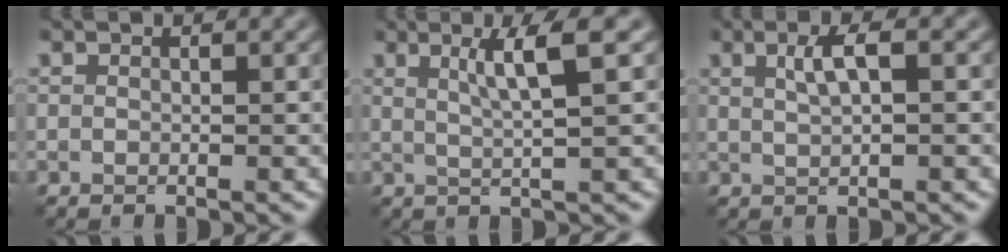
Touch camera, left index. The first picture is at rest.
{"total": 4.1, "force": [1.6, 0.5, 3.7], "torque": [-0.052, 0.004, 0.026]}
{"total": 2.4, "force": [0.9, 0.5, 2.1], "torque": [-0.042, 0.006, 0.017]}